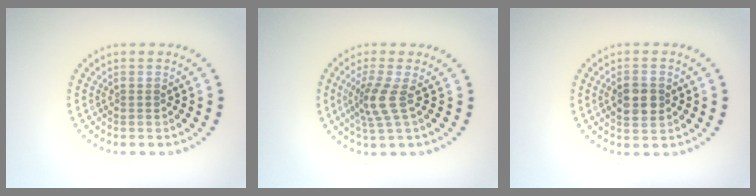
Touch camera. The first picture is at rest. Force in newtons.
{"total": 2.9, "press": 2.1, "slide": 1.9}
{"total": 3.3, "press": 3.2, "slide": 0.2}